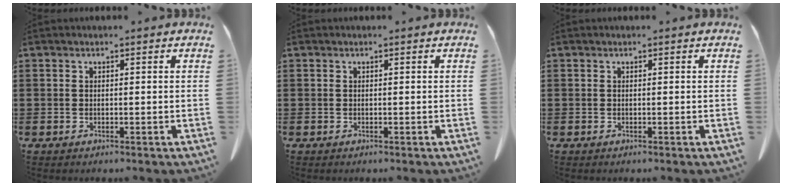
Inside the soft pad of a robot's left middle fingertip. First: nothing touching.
{"total": 0.0}
{"total": 0.0}